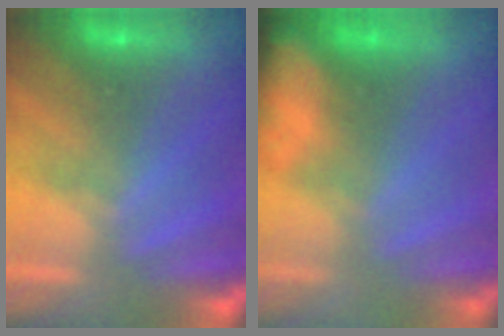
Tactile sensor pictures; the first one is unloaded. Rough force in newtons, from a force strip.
{"total": 5.7}